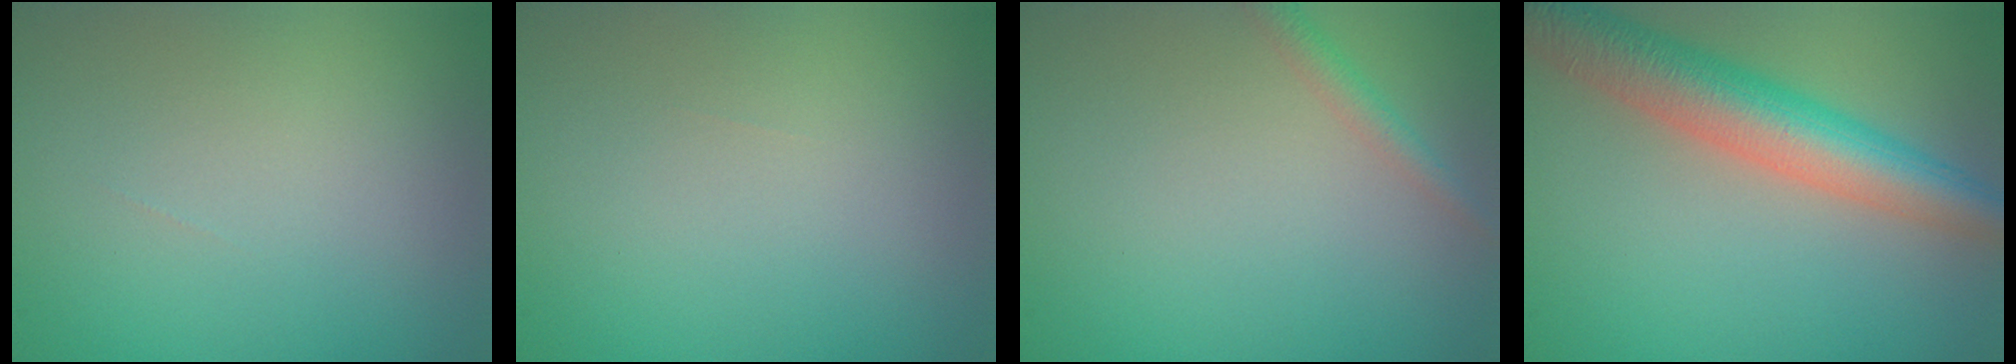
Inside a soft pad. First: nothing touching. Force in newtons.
{"total": 0.0}
{"total": 1.5, "press": 1.5, "slide": 0.0}
{"total": 7.5, "press": 7.4, "slide": 0.4}